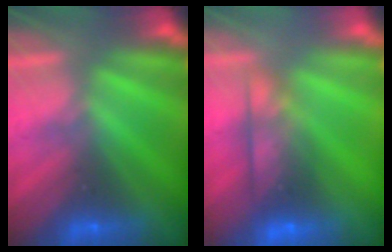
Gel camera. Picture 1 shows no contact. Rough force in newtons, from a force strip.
{"total": 6.9}